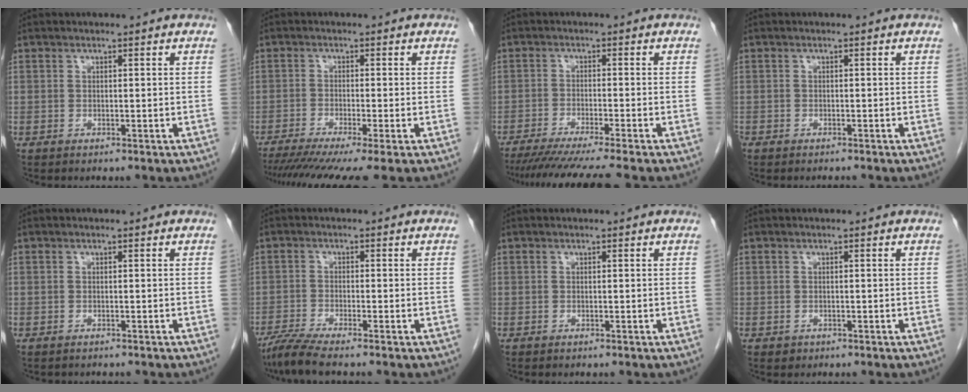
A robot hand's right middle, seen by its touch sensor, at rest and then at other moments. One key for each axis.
{"total": 10.1, "fx": -8.0, "fy": -0.6, "fz": 6.1, "tx": -0.082, "ty": -0.027, "tz": -0.124}
{"total": 12.1, "fx": -10.4, "fy": -1.5, "fz": 5.9, "tx": -0.062, "ty": -0.033, "tz": -0.158}
{"total": 1.1, "fx": -1.0, "fy": 0.3, "fz": 0.1, "tx": -0.005, "ty": -0.003, "tz": -0.017}
{"total": 1.5, "fx": -1.3, "fy": 0.5, "fz": 0.2, "tx": -0.013, "ty": -0.003, "tz": -0.016}
{"total": 4.7, "fx": -3.9, "fy": -0.4, "fz": 2.6, "tx": -0.053, "ty": -0.017, "tz": -0.078}
{"total": 0.0}
{"total": 0.8, "fx": -0.4, "fy": 0.8, "fz": 0.1, "tx": -0.003, "ty": 0.003, "tz": 0.000}